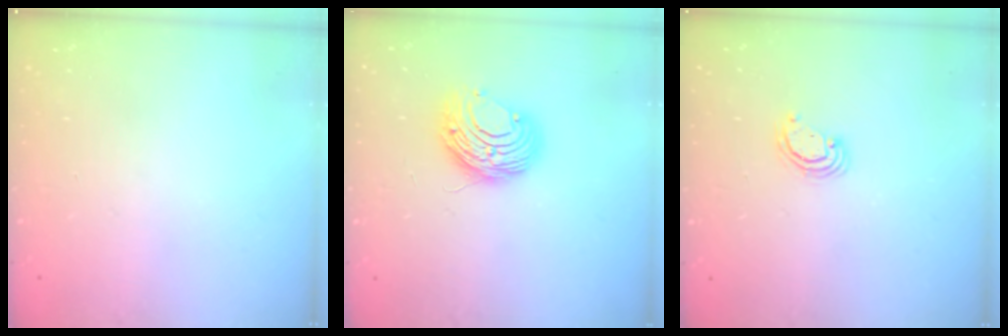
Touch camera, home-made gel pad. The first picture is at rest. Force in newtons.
{"total": 8.8, "press": 8.8, "slide": 0.3}
{"total": 2.8, "press": 2.8, "slide": 0.3}